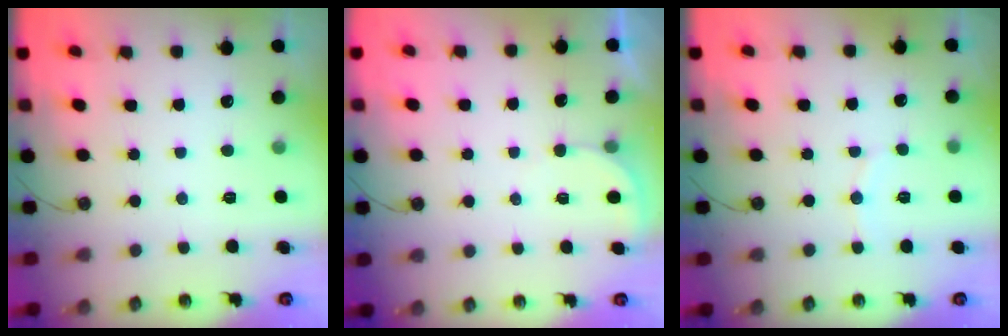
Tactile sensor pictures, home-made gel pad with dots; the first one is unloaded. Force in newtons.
{"total": 1.9, "press": 1.9, "slide": 0.1}
{"total": 5.0, "press": 4.9, "slide": 1.0}